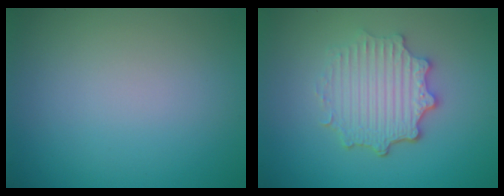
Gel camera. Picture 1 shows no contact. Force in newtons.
{"total": 4.9, "press": 3.7, "slide": 3.1}